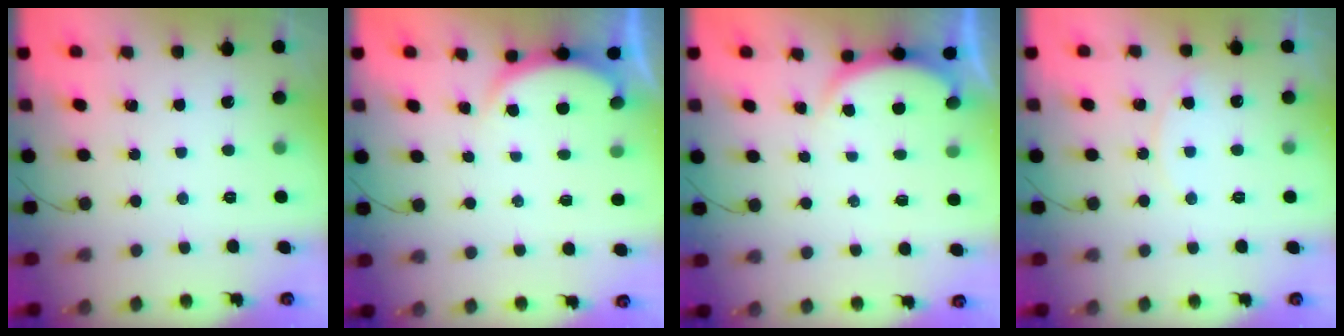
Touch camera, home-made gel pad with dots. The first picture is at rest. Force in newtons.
{"total": 2.8, "press": 2.7, "slide": 0.6}
{"total": 2.8, "press": 2.7, "slide": 0.6}
{"total": 5.7, "press": 5.6, "slide": 0.6}